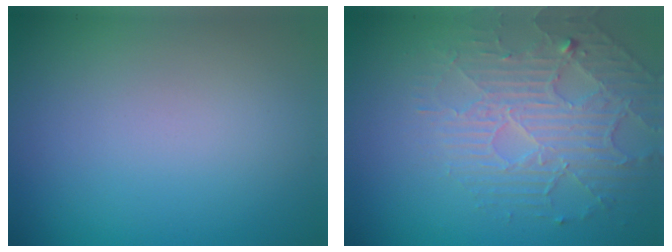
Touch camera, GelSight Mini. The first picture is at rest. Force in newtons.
{"total": 4.7, "press": 3.5, "slide": 3.1}